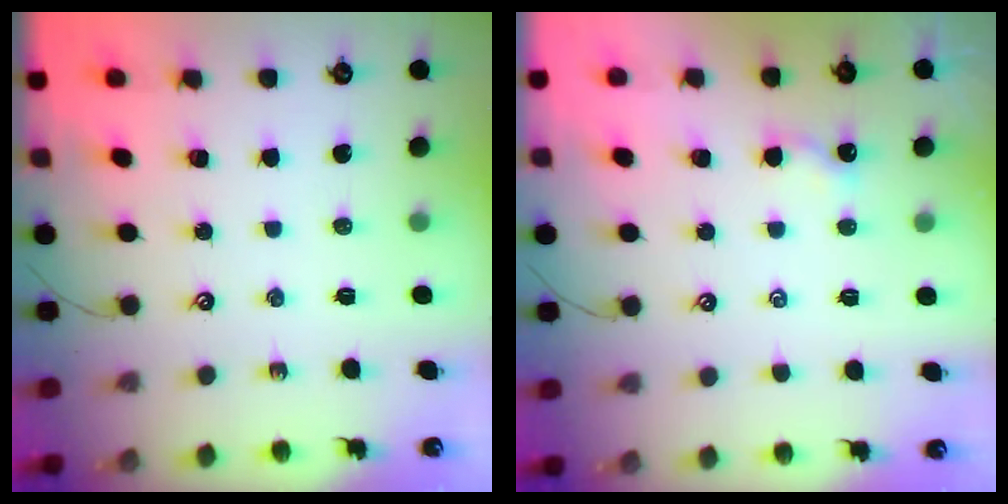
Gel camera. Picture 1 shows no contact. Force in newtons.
{"total": 2.1, "press": 2.1, "slide": 0.2}